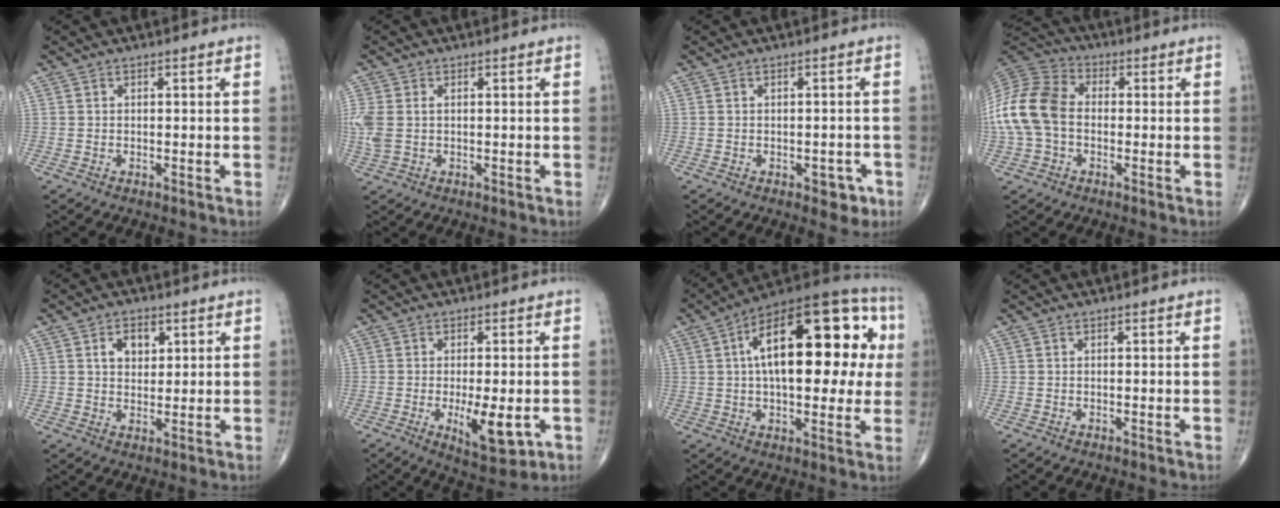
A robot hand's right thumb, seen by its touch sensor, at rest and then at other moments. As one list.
[{"total": 5.1, "force": [0.2, 3.2, 3.9], "torque": [-0.121, 0.011, 0.010]}, {"total": 3.5, "force": [-1.6, 2.1, 2.3], "torque": [-0.007, 0.006, -0.018]}, {"total": 14.5, "force": [-1.2, 10.3, 10.2], "torque": [-0.218, 0.034, -0.030]}, {"total": 5.3, "force": [2.1, 3.6, 3.3], "torque": [-0.031, -0.009, 0.032]}, {"total": 9.0, "force": [-2.2, 3.4, 8.0], "torque": [-0.113, -0.018, -0.026]}, {"total": 26.8, "force": [5.1, 12.2, 23.3], "torque": [-0.328, 0.034, 0.066]}, {"total": 0.0}]